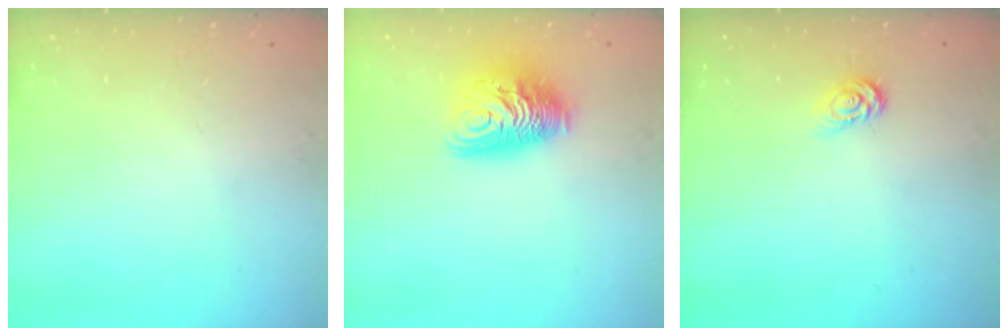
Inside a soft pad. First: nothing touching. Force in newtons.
{"total": 12.6, "press": 12.6, "slide": 1.3}
{"total": 3.3, "press": 3.3, "slide": 0.1}